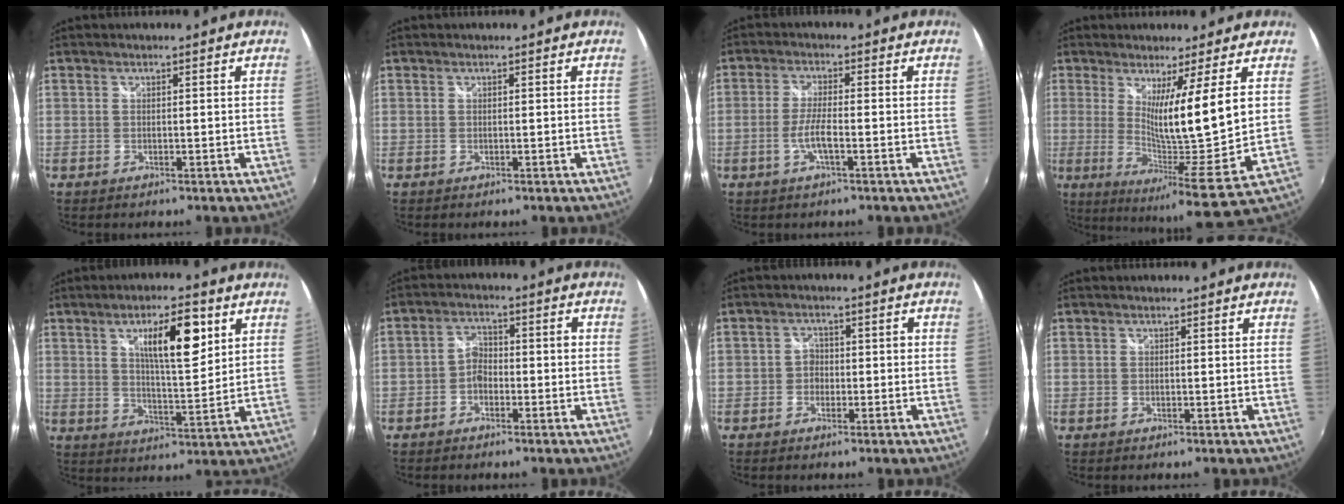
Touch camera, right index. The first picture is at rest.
{"total": 0.0}
{"total": 4.0, "force": [-1.8, 0.1, 3.5], "torque": [-0.076, -0.002, -0.035]}
{"total": 13.2, "force": [3.5, -2.4, 12.5], "torque": [-0.188, -0.032, 0.054]}
{"total": 11.2, "force": [4.6, 3.3, 9.6], "torque": [-0.148, 0.006, 0.077]}
{"total": 3.7, "force": [-2.1, 2.4, 1.9], "torque": [-0.036, 0.011, -0.036]}
{"total": 2.7, "force": [-1.3, 2.2, 0.7], "torque": [-0.012, 0.006, -0.026]}
{"total": 0.0}